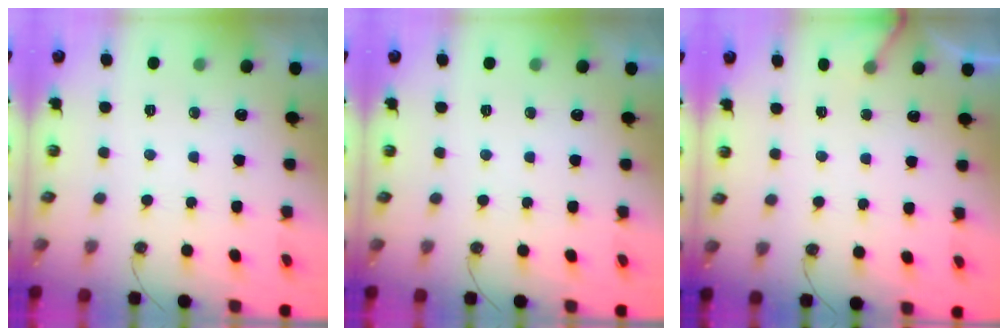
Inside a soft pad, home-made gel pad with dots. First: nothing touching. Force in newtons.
{"total": 0.0}
{"total": 4.4, "press": 4.3, "slide": 0.3}